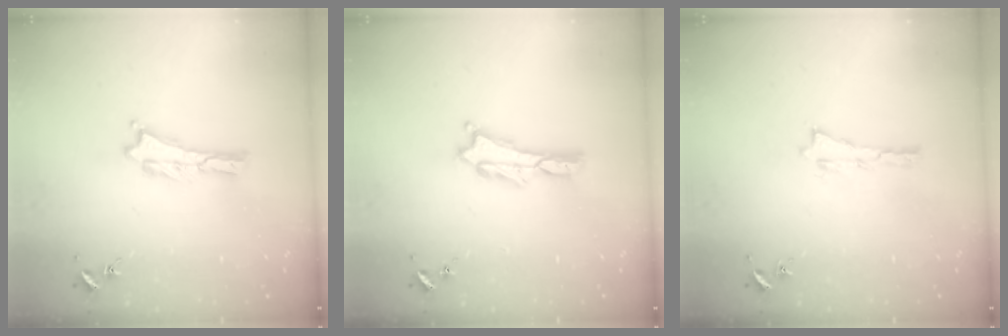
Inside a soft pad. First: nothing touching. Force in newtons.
{"total": 0.8, "press": 0.7, "slide": 0.2}
{"total": 0.0}